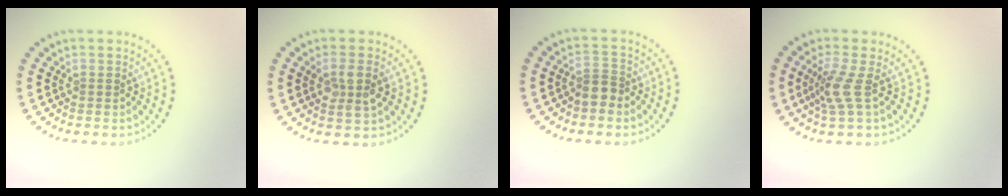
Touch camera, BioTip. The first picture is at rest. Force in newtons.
{"total": 2.6, "press": 2.5, "slide": 0.8}
{"total": 2.1, "press": 1.7, "slide": 1.2}
{"total": 2.5, "press": 1.9, "slide": 1.7}